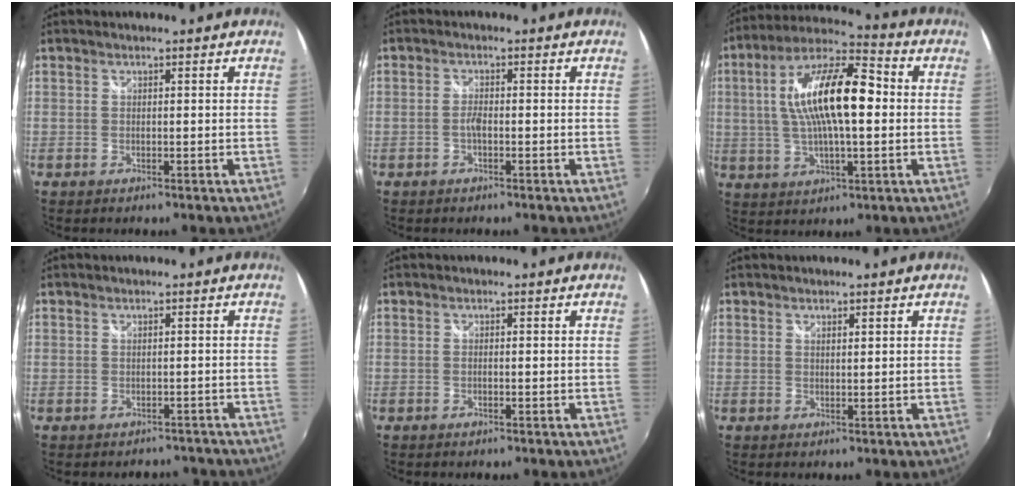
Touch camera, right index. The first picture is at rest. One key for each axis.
{"total": 1.6, "fx": -0.6, "fy": 0.4, "fz": 1.5, "tx": -0.031, "ty": 0.002, "tz": -0.013}
{"total": 17.5, "fx": 1.7, "fy": 5.8, "fz": 16.5, "tx": -0.302, "ty": 0.019, "tz": 0.020}
{"total": 3.9, "fx": -3.3, "fy": 2.2, "fz": 0.5, "tx": 0.000, "ty": 0.006, "tz": -0.034}
{"total": 0.7, "fx": -0.2, "fy": 0.0, "fz": 0.7, "tx": -0.013, "ty": 0.001, "tz": -0.006}
{"total": 1.0, "fx": 0.8, "fy": 0.3, "fz": 0.5, "tx": -0.007, "ty": 0.000, "tz": 0.013}